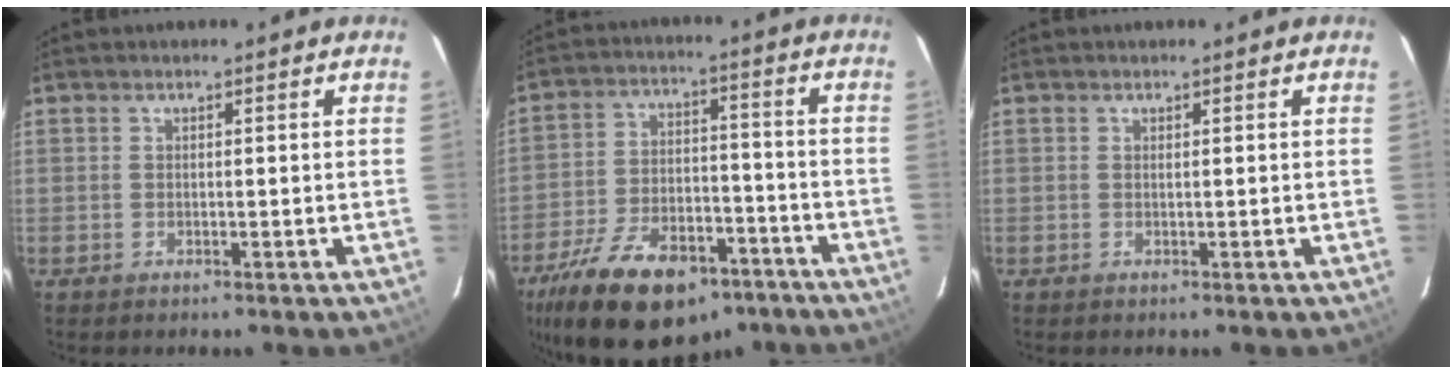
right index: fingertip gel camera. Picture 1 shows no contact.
{"total": 23.3, "force": [-15.7, 11.2, 13.1], "torque": [-0.257, -0.009, -0.237]}
{"total": 0.0}